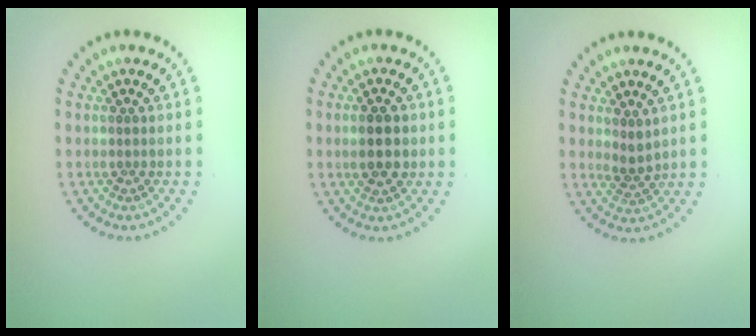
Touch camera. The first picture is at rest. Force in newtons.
{"total": 3.8, "press": 3.8, "slide": 0.2}
{"total": 1.5, "press": 1.3, "slide": 0.9}